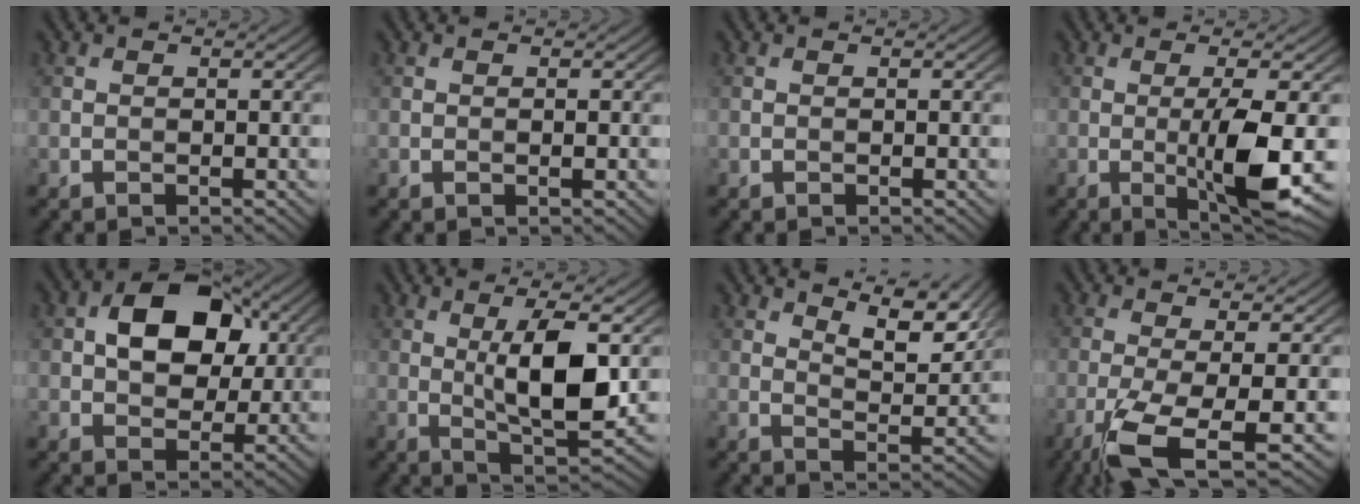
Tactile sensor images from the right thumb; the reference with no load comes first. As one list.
[{"total": 0.6, "force": [-0.1, 0.1, 0.6], "torque": [-0.011, -0.002, -0.003]}, {"total": 0.0}, {"total": 7.5, "force": [-1.1, 1.0, 7.3], "torque": [-0.132, 0.001, -0.017]}, {"total": 10.4, "force": [2.5, 6.9, 7.3], "torque": [-0.122, 0.012, 0.038]}, {"total": 9.2, "force": [1.1, 2.8, 8.7], "torque": [-0.153, -0.002, 0.024]}, {"total": 8.7, "force": [6.6, 2.3, 5.3], "torque": [-0.091, -0.017, 0.107]}, {"total": 8.3, "force": [-3.9, 1.7, 7.1], "torque": [-0.129, -0.010, -0.078]}]